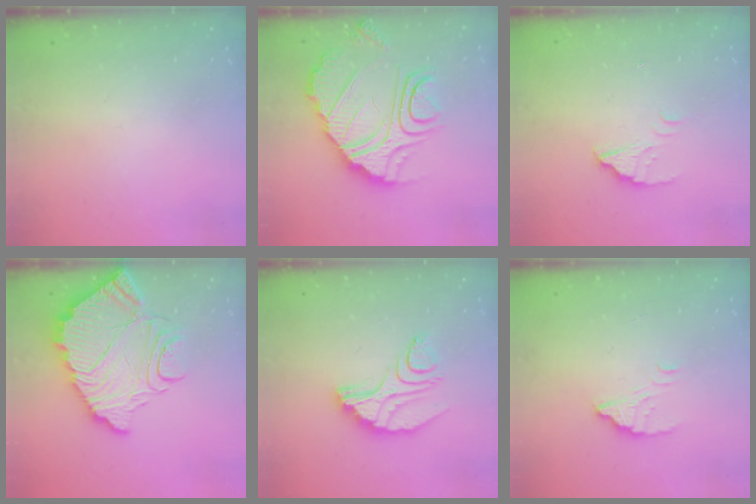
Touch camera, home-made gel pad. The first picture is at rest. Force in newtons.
{"total": 14.3, "press": 14.2, "slide": 1.3}
{"total": 2.4, "press": 2.4, "slide": 0.1}
{"total": 15.3, "press": 15.3, "slide": 1.4}
{"total": 10.4, "press": 10.3, "slide": 0.8}
{"total": 3.1, "press": 3.1, "slide": 0.2}